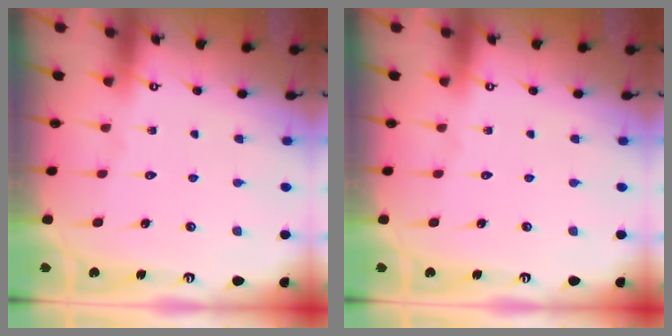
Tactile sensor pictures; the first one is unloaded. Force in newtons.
{"total": 0.0}